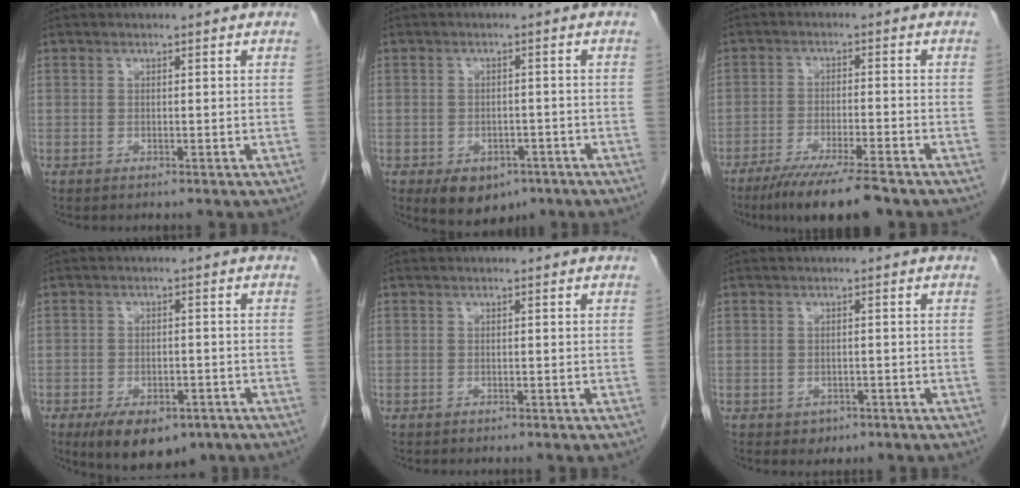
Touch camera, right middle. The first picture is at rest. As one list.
[{"total": 6.2, "force": [-3.6, 4.0, 3.1], "torque": [-0.040, -0.001, -0.041]}, {"total": 9.7, "force": [-7.4, 0.3, 6.2], "torque": [-0.100, -0.026, -0.122]}, {"total": 9.7, "force": [-6.5, 4.5, 5.7], "torque": [-0.086, -0.007, -0.093]}, {"total": 0.0}, {"total": 1.6, "force": [-0.9, 1.3, 0.5], "torque": [-0.010, 0.001, -0.005]}]